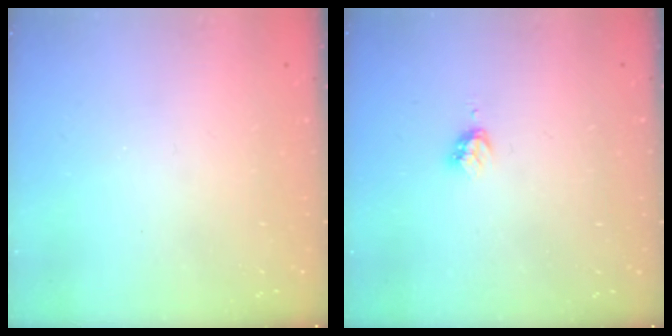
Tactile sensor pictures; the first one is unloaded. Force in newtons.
{"total": 2.9, "press": 2.8, "slide": 0.4}